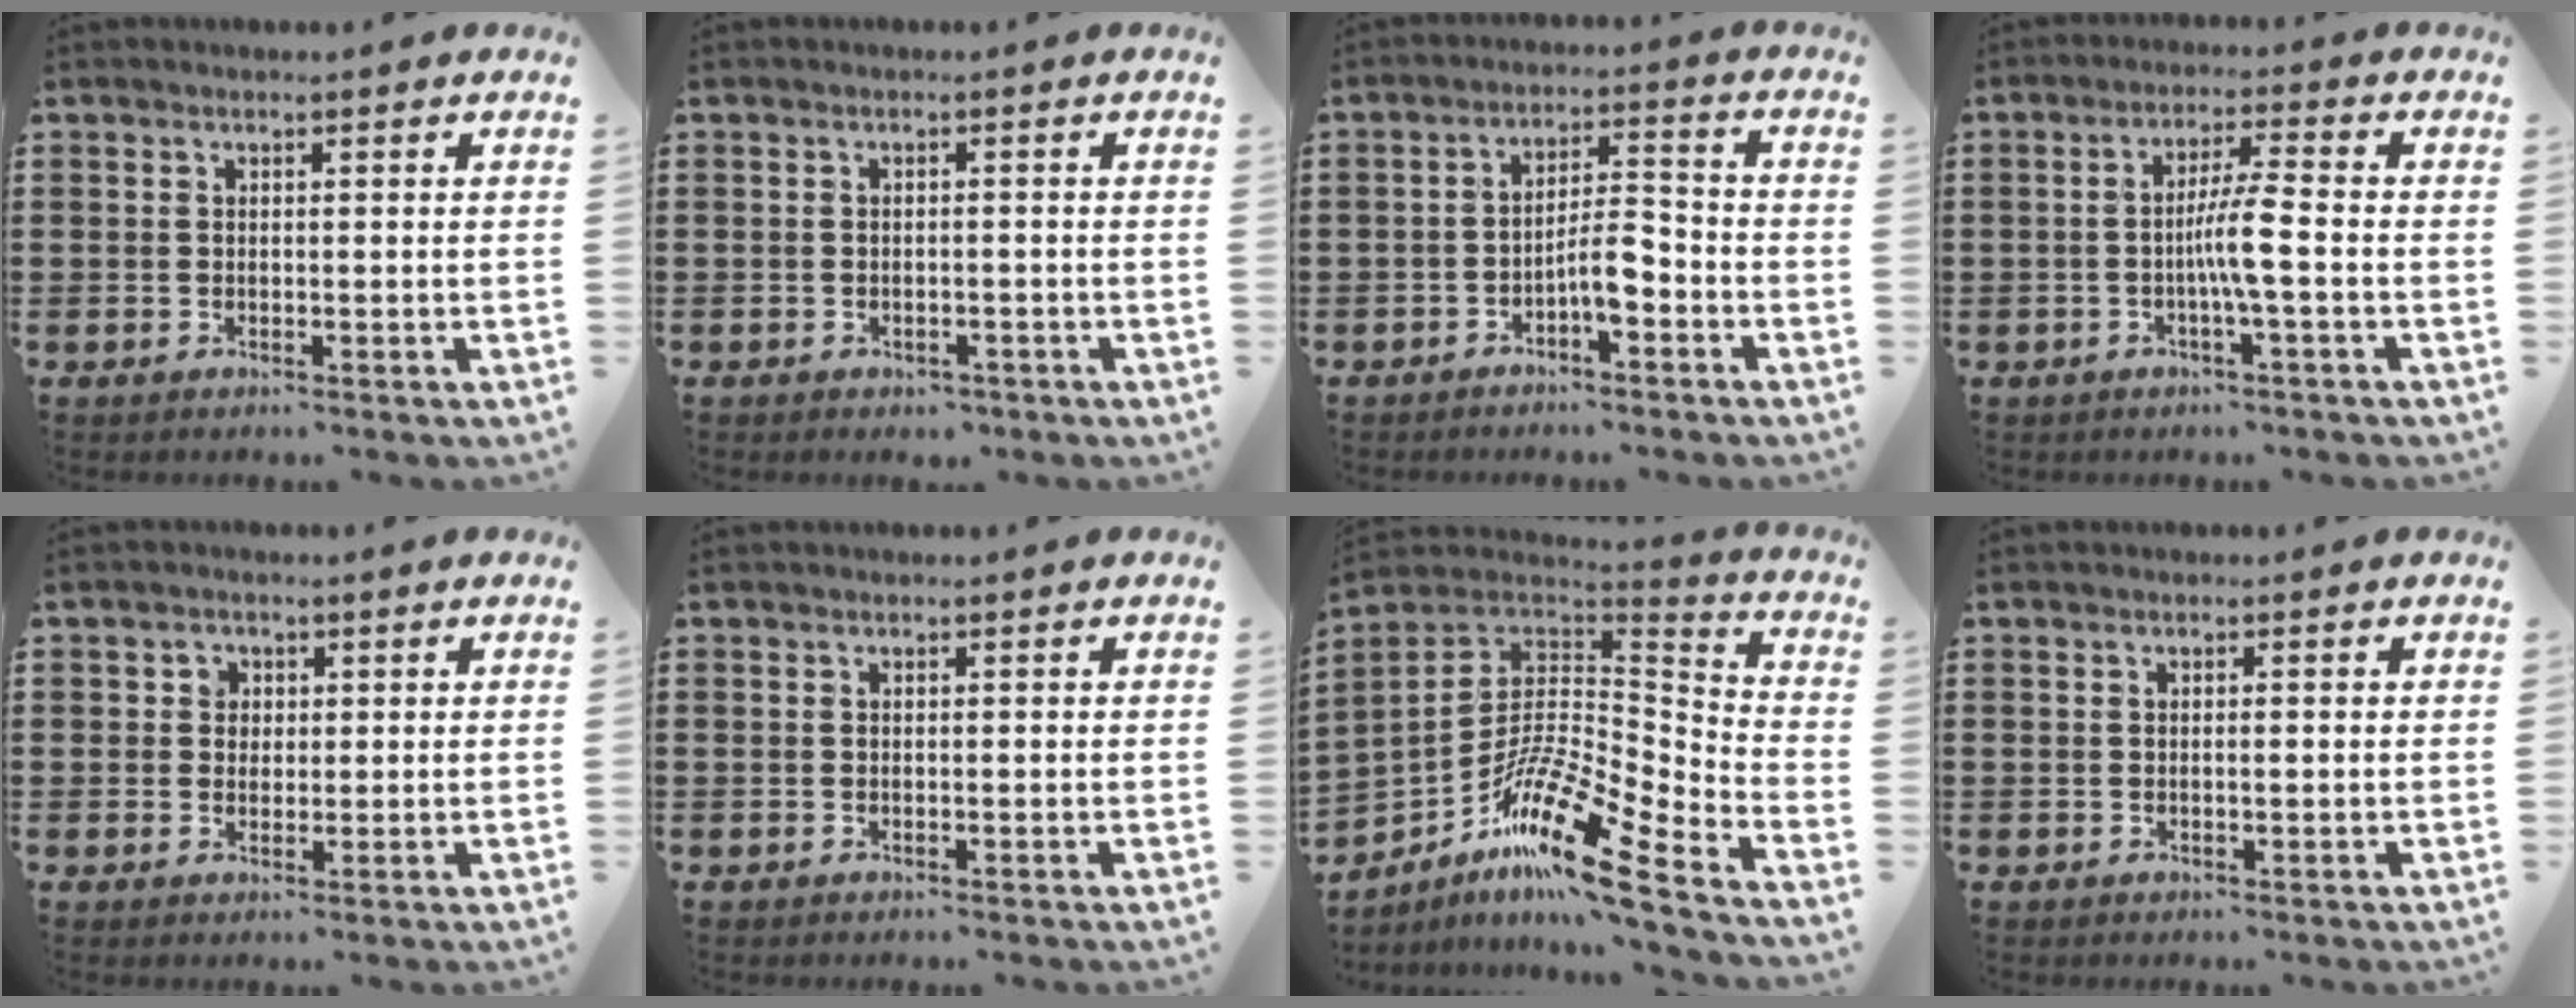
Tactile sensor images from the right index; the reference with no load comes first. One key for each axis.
{"total": 1.1, "fx": -1.0, "fy": 0.4, "fz": 0.3, "tx": -0.010, "ty": -0.002, "tz": -0.022}
{"total": 5.3, "fx": -2.7, "fy": 1.5, "fz": 4.3, "tx": -0.077, "ty": 0.011, "tz": -0.051}
{"total": 5.4, "fx": -1.2, "fy": -0.1, "fz": 5.3, "tx": -0.102, "ty": -0.007, "tz": -0.028}
{"total": 1.9, "fx": 0.3, "fy": 1.8, "fz": 0.5, "tx": -0.019, "ty": 0.009, "tz": 0.003}
{"total": 0.0}
{"total": 15.9, "fx": -10.5, "fy": 3.0, "fz": 11.6, "tx": -0.223, "ty": 0.016, "tz": -0.196}
{"total": 0.7, "fx": 0.0, "fy": 0.0, "fz": 0.7, "tx": -0.013, "ty": -0.004, "tz": 0.000}